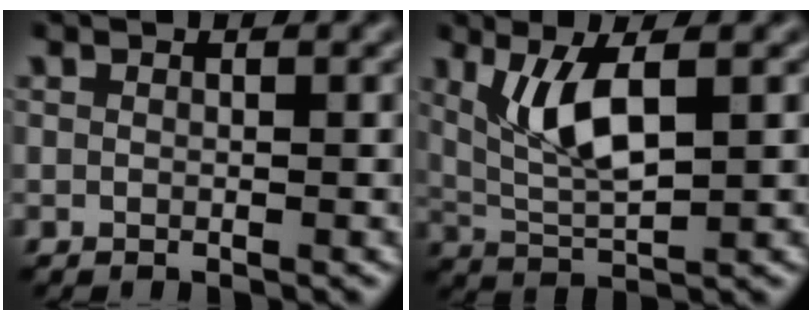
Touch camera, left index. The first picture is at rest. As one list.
[{"total": 4.4, "force": [0.8, 1.1, 4.2], "torque": [-0.085, -0.003, 0.028]}]